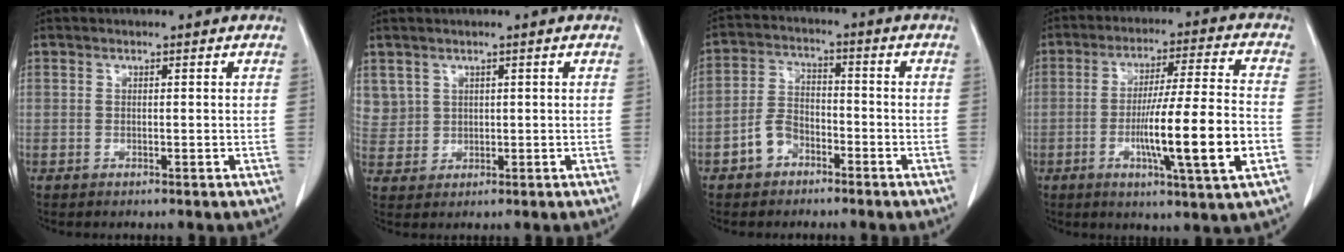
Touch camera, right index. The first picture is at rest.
{"total": 4.3, "force": [2.2, 3.7, 0.3], "torque": [-0.002, 0.006, 0.051]}
{"total": 5.4, "force": [-3.1, 3.6, 2.6], "torque": [-0.057, 0.016, -0.058]}
{"total": 15.1, "force": [-4.0, -0.1, 14.6], "torque": [-0.249, -0.009, -0.066]}